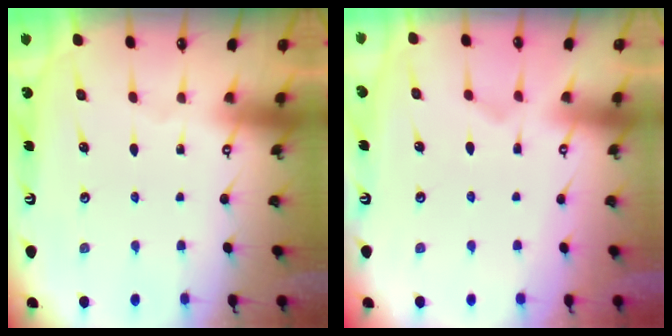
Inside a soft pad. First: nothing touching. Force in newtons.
{"total": 3.6, "press": 3.4, "slide": 1.1}